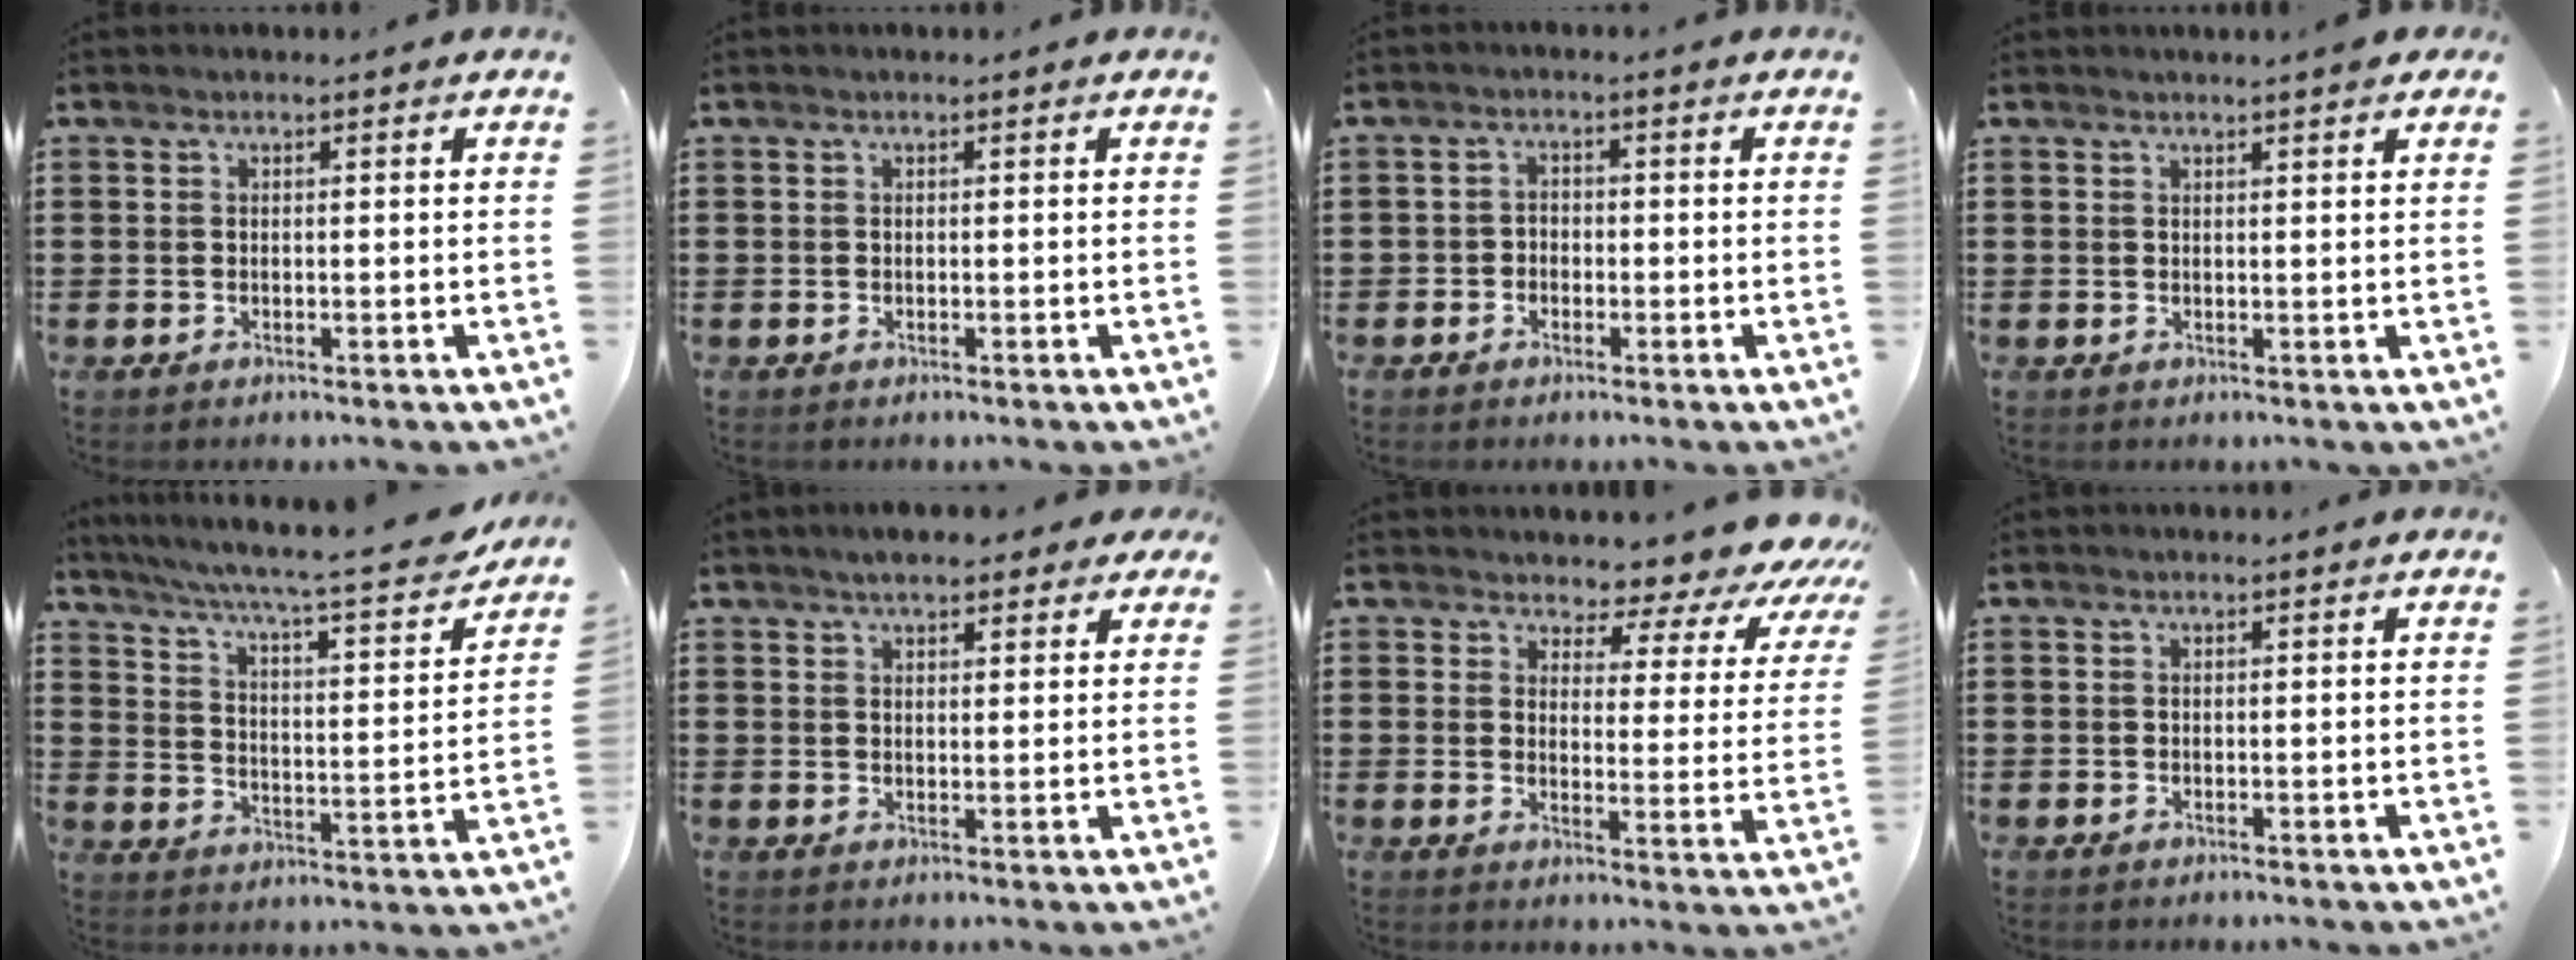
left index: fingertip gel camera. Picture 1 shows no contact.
{"total": 0.0}
{"total": 1.7, "force": [-1.1, 1.3, 0.2], "torque": [-0.010, 0.005, -0.027]}
{"total": 1.7, "force": [1.5, -0.1, 0.7], "torque": [-0.018, 0.000, 0.029]}
{"total": 6.2, "force": [5.3, 0.0, 3.2], "torque": [-0.087, -0.040, 0.083]}
{"total": 4.1, "force": [3.3, 1.4, 2.0], "torque": [-0.048, 0.006, 0.061]}
{"total": 4.5, "force": [4.0, 1.8, 1.3], "torque": [-0.045, -0.030, 0.063]}
{"total": 0.0}